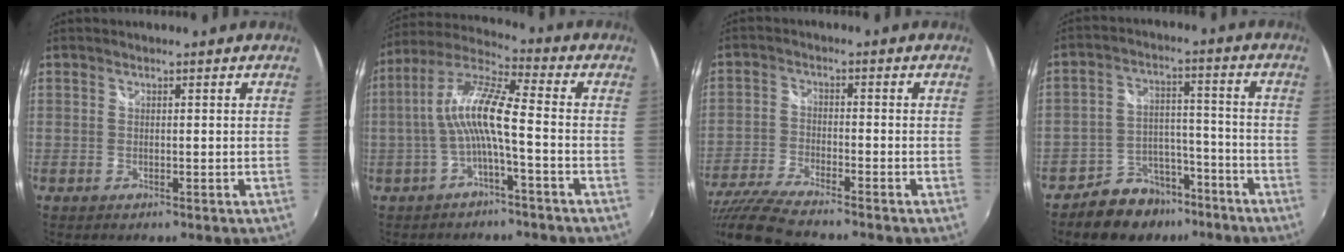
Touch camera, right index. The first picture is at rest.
{"total": 10.1, "force": [-2.0, 1.1, 9.8], "torque": [-0.206, 0.017, -0.036]}
{"total": 11.2, "force": [-9.8, 0.7, 5.5], "torque": [-0.133, -0.026, -0.189]}
{"total": 10.2, "force": [-7.8, 6.1, 2.3], "torque": [-0.044, 0.039, -0.110]}